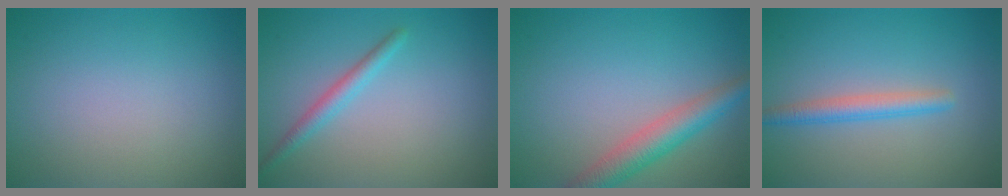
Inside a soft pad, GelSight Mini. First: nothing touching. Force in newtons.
{"total": 1.8, "press": 1.8, "slide": 0.0}
{"total": 4.1, "press": 4.1, "slide": 0.1}
{"total": 2.4, "press": 2.4, "slide": 0.1}